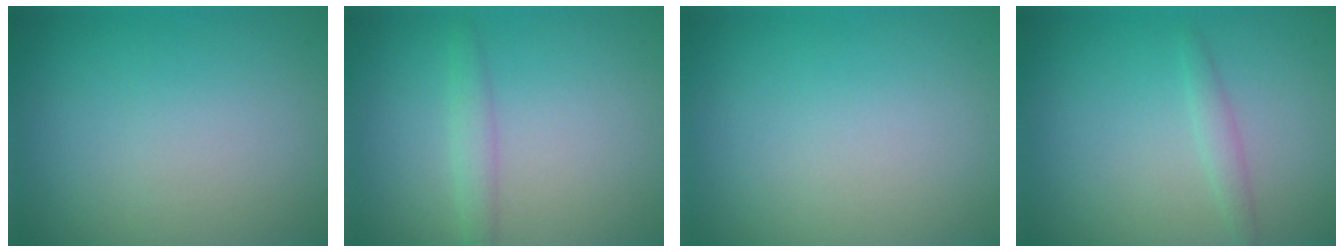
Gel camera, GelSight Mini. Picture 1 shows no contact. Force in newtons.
{"total": 1.4, "press": 1.4, "slide": 0.0}
{"total": 0.0}
{"total": 1.2, "press": 1.2, "slide": 0.0}